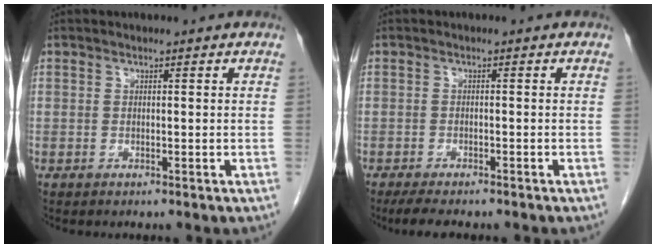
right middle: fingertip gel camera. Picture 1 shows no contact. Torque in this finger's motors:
{"motor_torque": [0.49, -0.30, 0.05, 0.03]}